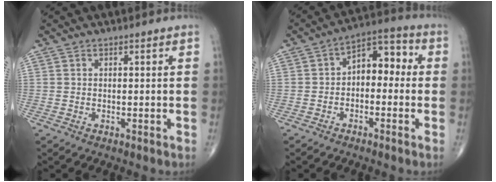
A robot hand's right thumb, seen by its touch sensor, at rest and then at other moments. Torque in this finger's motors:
{"motor_torque": [1.53, 1.82, 0.86, 0.00, 0.07]}